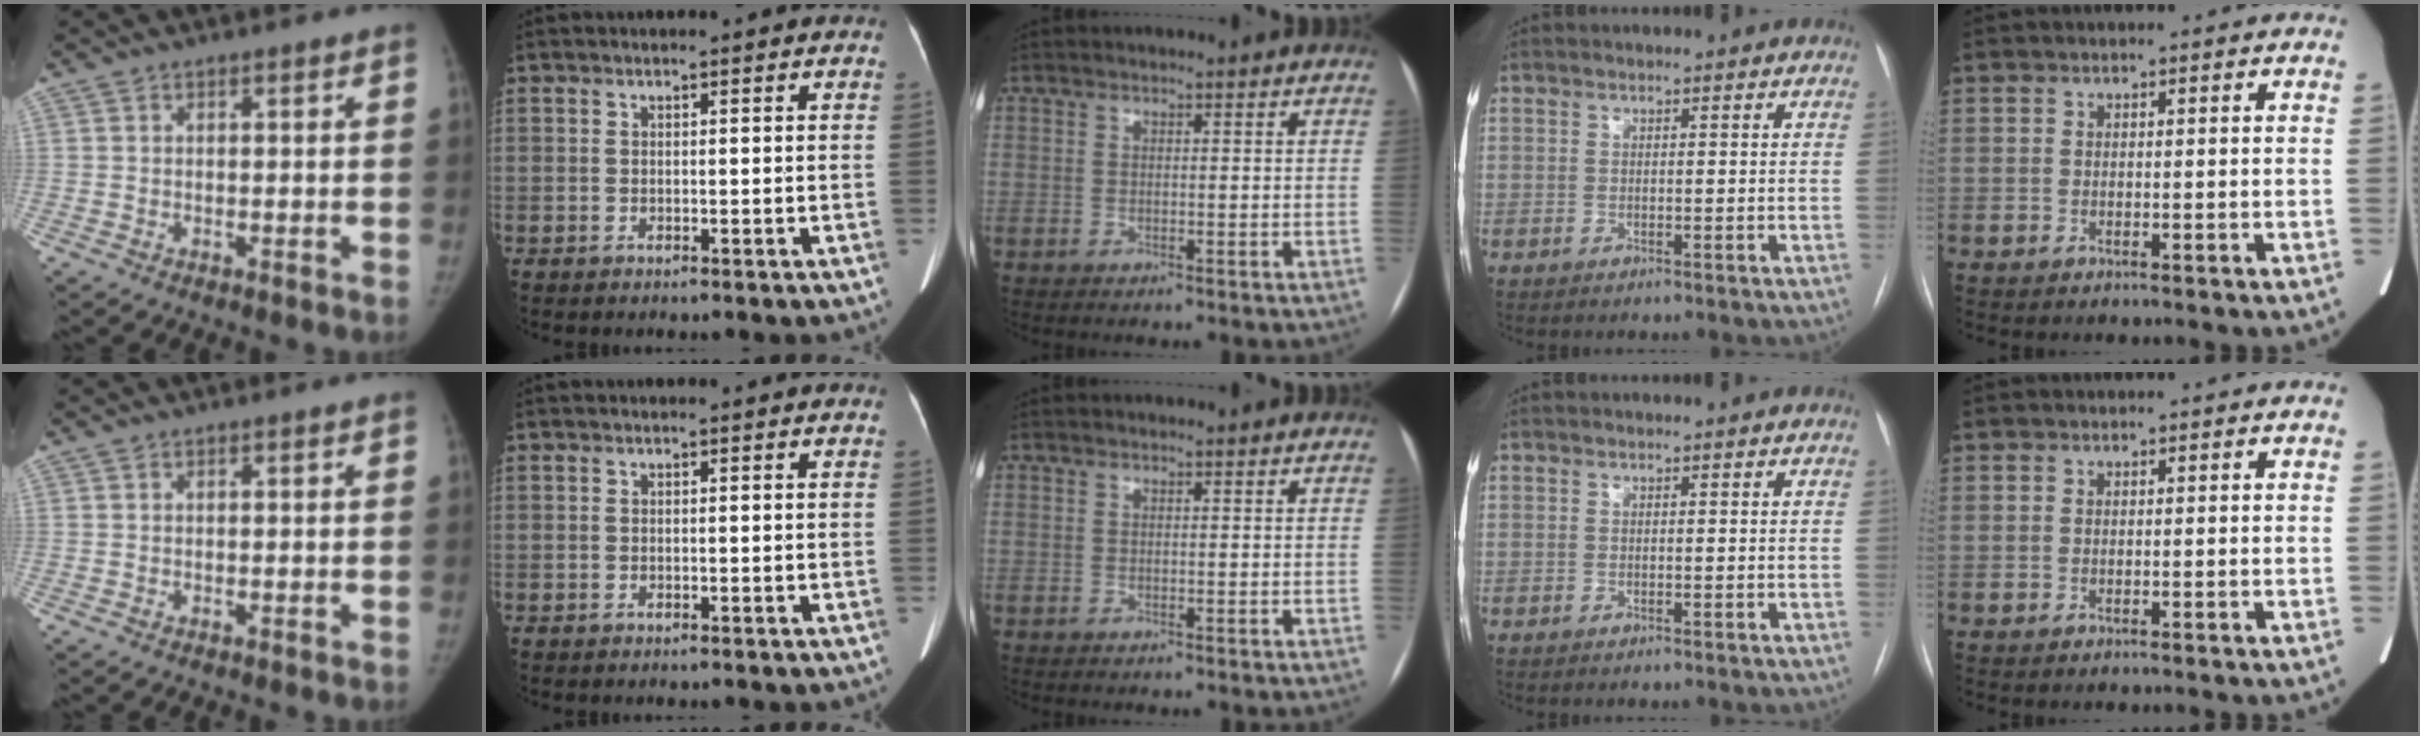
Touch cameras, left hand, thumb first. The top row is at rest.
{}